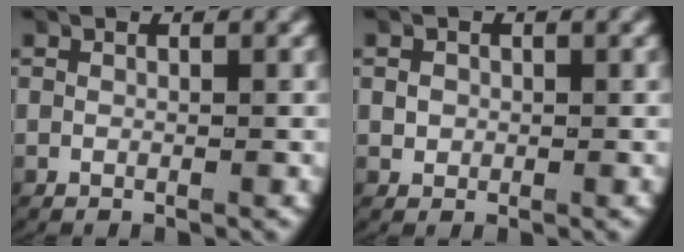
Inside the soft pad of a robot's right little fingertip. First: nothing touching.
{"total": 0.9, "force": [0.0, 0.8, 0.4], "torque": [-0.012, 0.002, 0.002]}